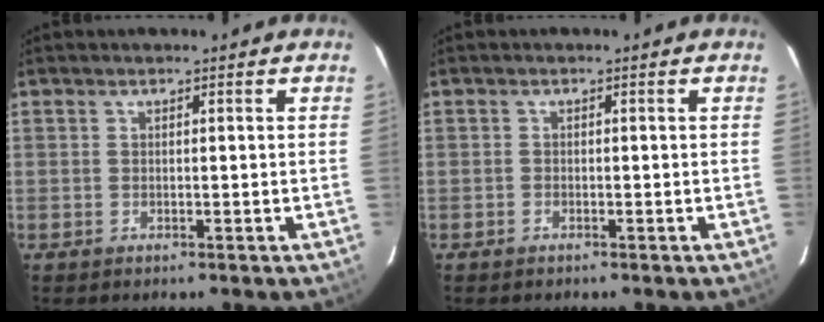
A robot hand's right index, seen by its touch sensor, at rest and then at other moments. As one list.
[{"total": 0.6, "force": [-0.6, 0.3, 0.0], "torque": [-0.003, 0.002, -0.011]}]